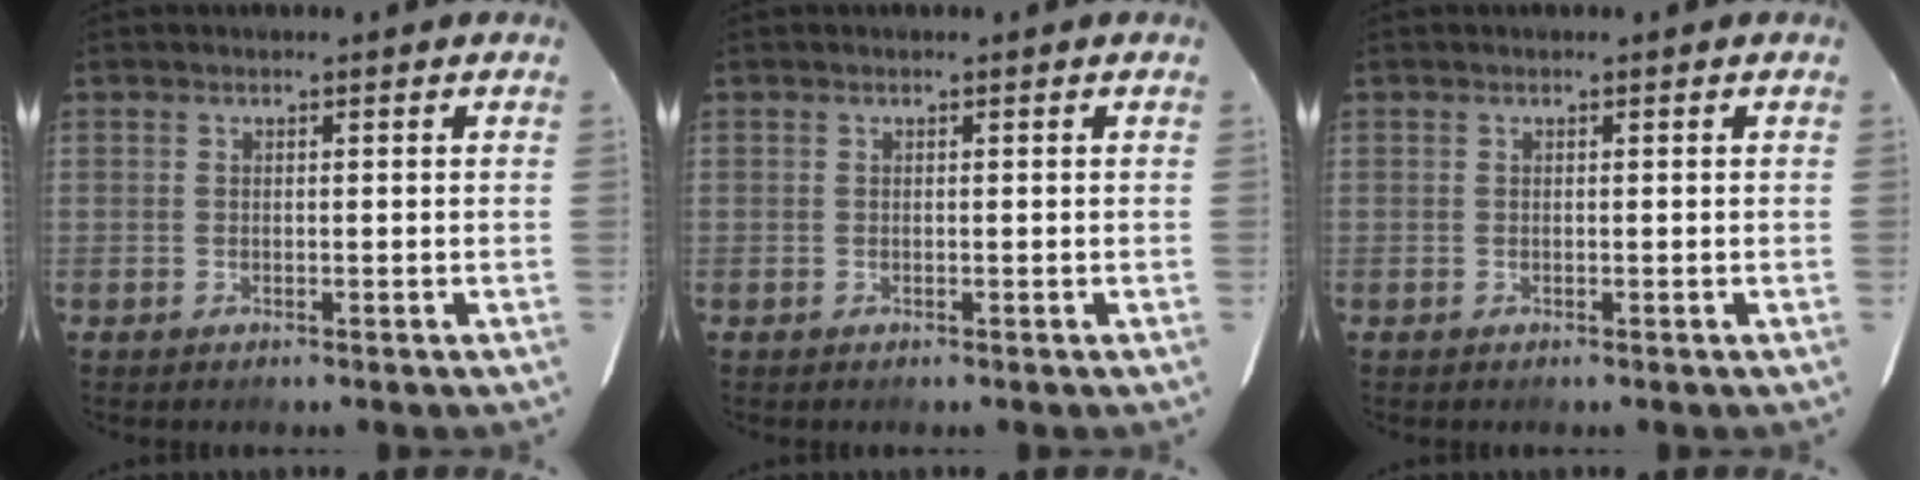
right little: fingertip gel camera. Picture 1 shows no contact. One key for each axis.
{"total": 0.0}
{"total": 0.0}